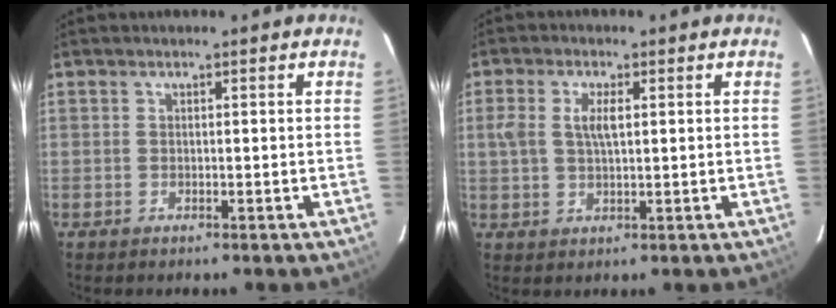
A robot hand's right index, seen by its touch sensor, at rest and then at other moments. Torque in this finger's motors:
{"motor_torque": [0.05, -0.05, 0.12, 0.09]}